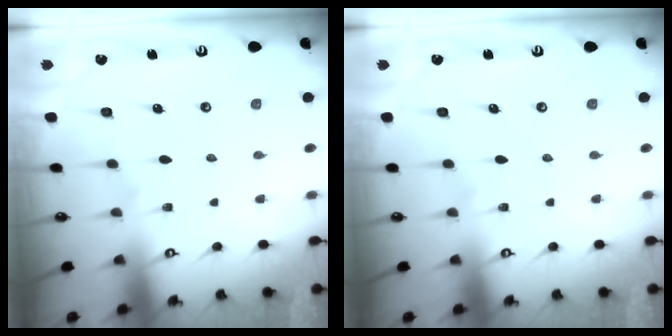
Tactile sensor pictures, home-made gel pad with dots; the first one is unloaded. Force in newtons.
{"total": 0.0}